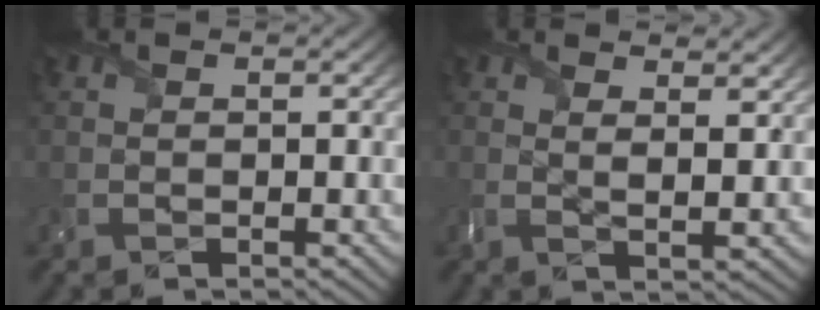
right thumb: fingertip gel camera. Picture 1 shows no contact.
{"total": 3.4, "force": [2.0, 0.9, 2.5], "torque": [-0.052, -0.003, 0.036]}